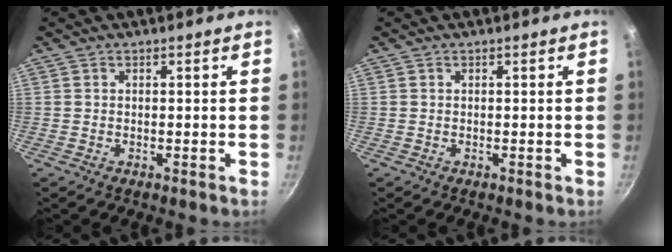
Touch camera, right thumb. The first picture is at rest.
{"total": 0.0}